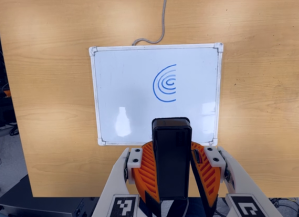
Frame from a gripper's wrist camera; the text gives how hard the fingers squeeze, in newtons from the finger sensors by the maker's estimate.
{"total": 8.4, "left": 8.5, "right": 8.2}